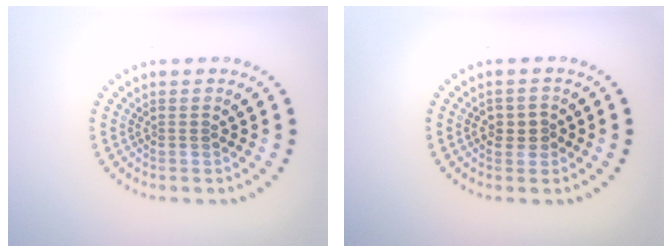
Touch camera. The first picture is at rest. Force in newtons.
{"total": 2.1, "press": 2.0, "slide": 0.4}